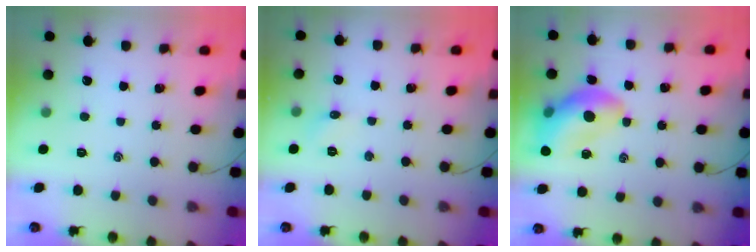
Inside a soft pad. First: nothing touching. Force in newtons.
{"total": 4.2, "press": 3.9, "slide": 1.5}
{"total": 12.6, "press": 12.1, "slide": 3.4}